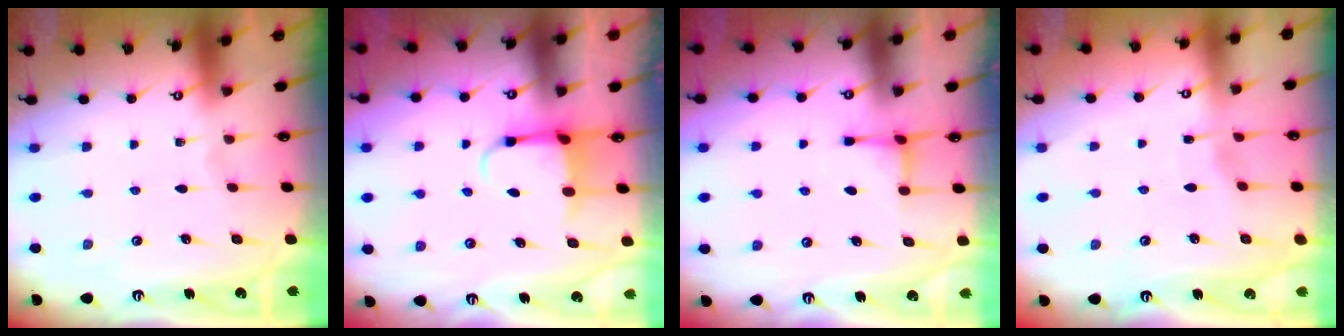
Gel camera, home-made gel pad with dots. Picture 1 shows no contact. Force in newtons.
{"total": 3.8, "press": 3.6, "slide": 0.9}
{"total": 3.0, "press": 3.0, "slide": 0.4}
{"total": 2.0, "press": 2.0, "slide": 0.3}